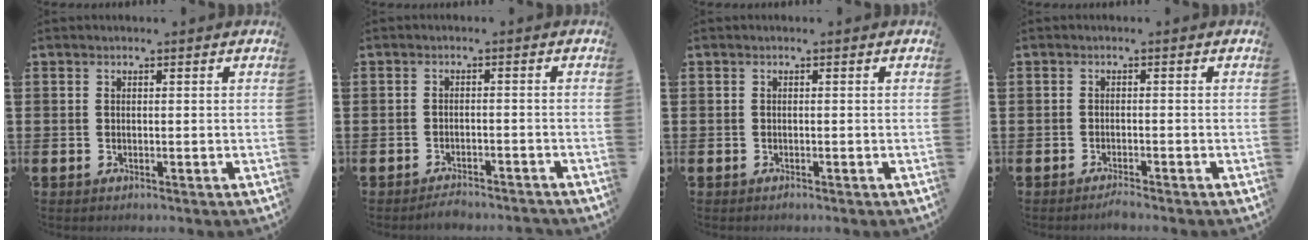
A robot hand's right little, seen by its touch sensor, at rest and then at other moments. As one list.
[{"total": 1.7, "force": [-1.7, 0.0, 0.2], "torque": [-0.008, 0.002, -0.033]}, {"total": 0.0}, {"total": 1.0, "force": [-1.0, -0.1, 0.3], "torque": [-0.005, 0.001, -0.020]}]